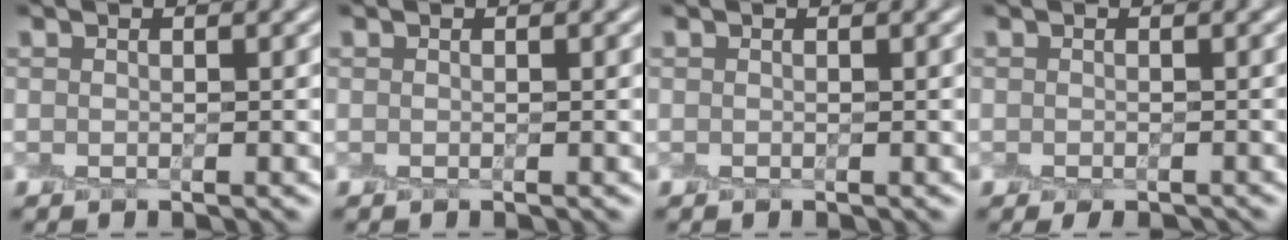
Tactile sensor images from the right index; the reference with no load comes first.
{"total": 0.0}
{"total": 0.0}
{"total": 1.7, "force": [-1.3, 0.5, 0.9], "torque": [-0.012, -0.002, -0.016]}